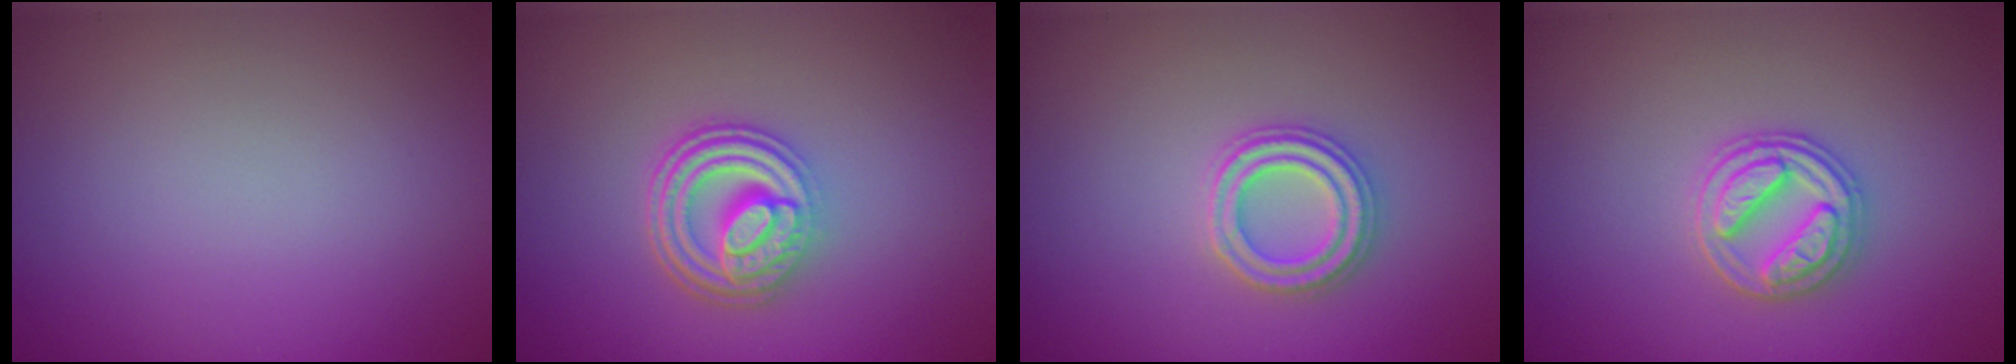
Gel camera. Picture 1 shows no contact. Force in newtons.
{"total": 4.8, "press": 3.6, "slide": 3.1}
{"total": 2.6, "press": 2.6, "slide": 0.4}
{"total": 3.1, "press": 2.9, "slide": 1.0}